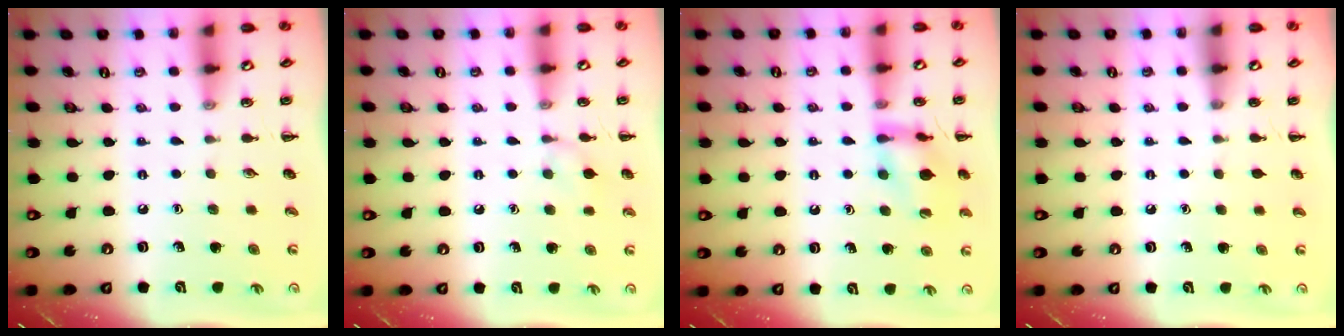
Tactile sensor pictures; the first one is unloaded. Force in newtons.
{"total": 6.2, "press": 5.8, "slide": 2.2}
{"total": 14.4, "press": 14.3, "slide": 2.2}
{"total": 0.0}